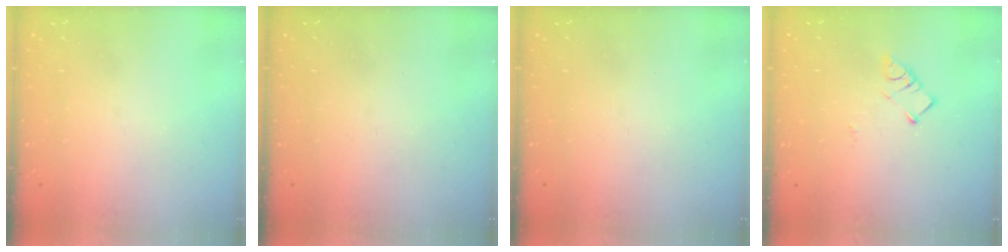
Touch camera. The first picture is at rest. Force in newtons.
{"total": 0.0}
{"total": 0.0}
{"total": 3.6, "press": 3.5, "slide": 0.4}